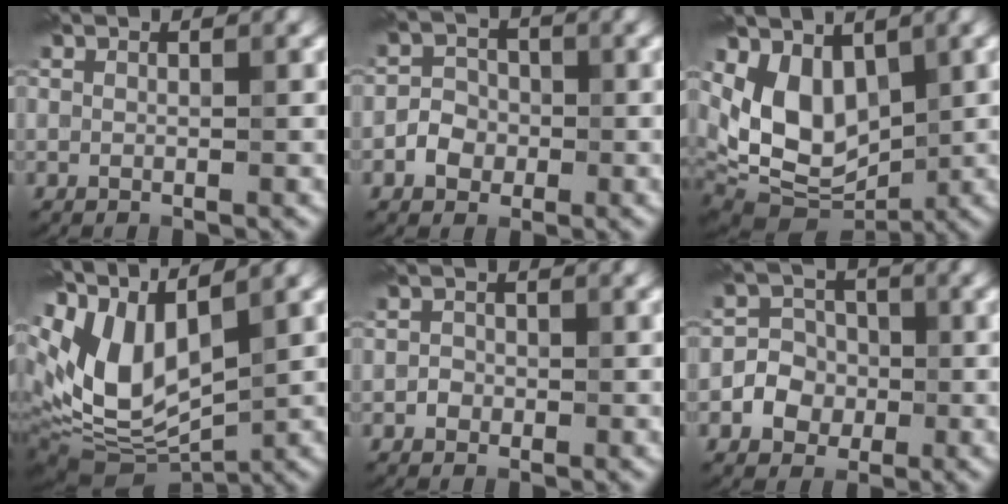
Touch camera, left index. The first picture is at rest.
{"total": 2.5, "force": [-0.8, 2.1, 0.9], "torque": [-0.005, 0.004, -0.023]}
{"total": 6.6, "force": [1.5, 4.5, 4.6], "torque": [-0.086, -0.023, 0.031]}
{"total": 10.9, "force": [2.7, 5.9, 8.8], "torque": [-0.202, -0.013, 0.061]}
{"total": 1.1, "force": [-0.4, 0.9, 0.3], "torque": [0.000, 0.000, -0.011]}
{"total": 3.8, "force": [-1.0, 3.4, 1.3], "torque": [0.003, 0.004, -0.035]}